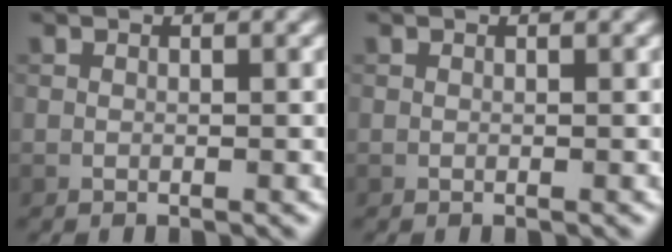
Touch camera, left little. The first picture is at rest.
{"total": 0.0}